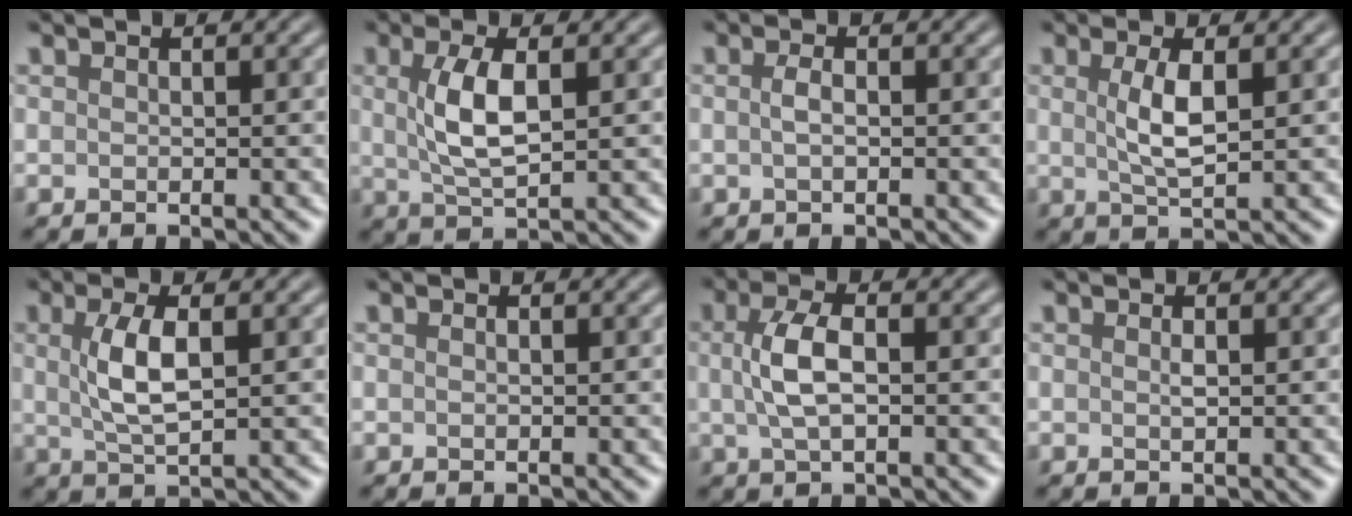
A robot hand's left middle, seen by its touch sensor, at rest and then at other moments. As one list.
[{"total": 4.3, "force": [0.8, 1.5, 3.9], "torque": [-0.087, 0.001, 0.018]}, {"total": 1.2, "force": [0.0, 0.4, 1.1], "torque": [-0.025, 0.001, -0.001]}, {"total": 3.2, "force": [0.7, 0.8, 3.0], "torque": [-0.062, -0.002, 0.014]}, {"total": 3.9, "force": [0.8, 1.3, 3.6], "torque": [-0.078, 0.001, 0.016]}, {"total": 0.0}, {"total": 3.7, "force": [0.4, 1.5, 3.3], "torque": [-0.074, 0.004, 0.004]}, {"total": 0.6, "force": [0.1, 0.1, 0.6], "torque": [-0.011, 0.001, 0.002]}]